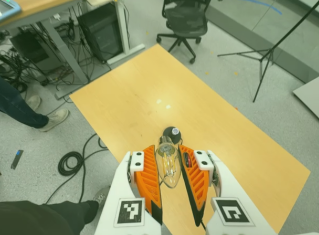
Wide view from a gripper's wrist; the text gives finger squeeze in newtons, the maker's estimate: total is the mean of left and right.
{"total": 9.7, "left": 9.5, "right": 10.0}